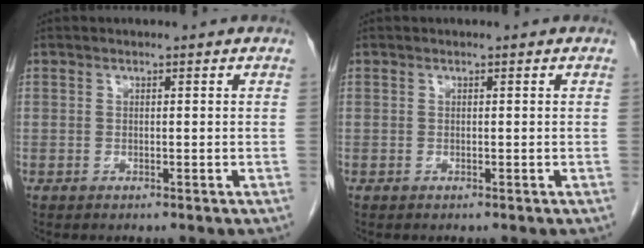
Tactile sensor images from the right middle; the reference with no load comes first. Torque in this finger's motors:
{"motor_torque": [0.23, -0.17, 0.00, -0.01]}